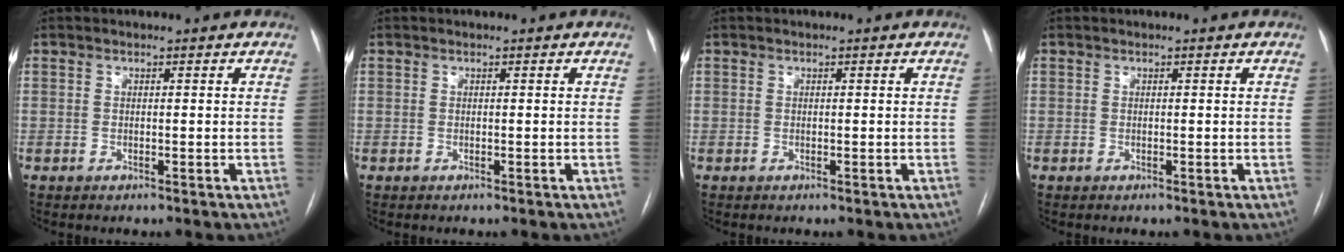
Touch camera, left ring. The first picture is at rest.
{"total": 0.0}
{"total": 0.0}
{"total": 0.0}